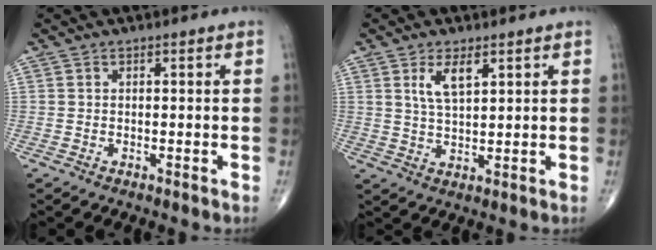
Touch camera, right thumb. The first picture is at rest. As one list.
[{"total": 5.3, "force": [2.5, 2.1, 4.2], "torque": [-0.076, -0.014, 0.051]}]